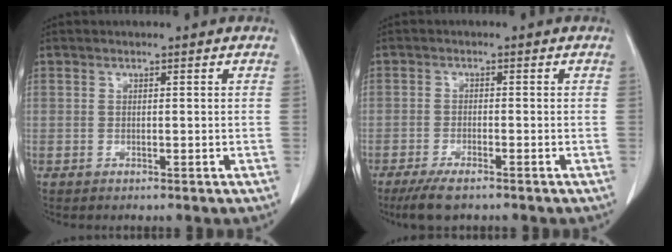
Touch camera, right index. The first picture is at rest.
{"total": 5.0, "force": [-3.7, 0.9, 3.2], "torque": [-0.063, -0.011, -0.063]}